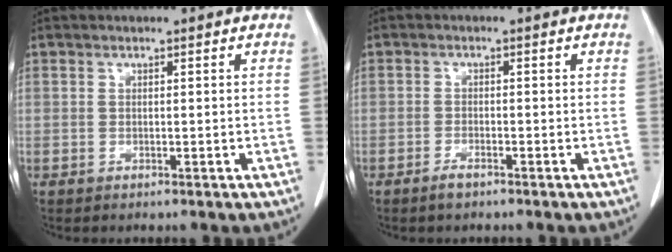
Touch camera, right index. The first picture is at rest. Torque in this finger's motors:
{"motor_torque": [0.21, -0.20, -0.05, 0.02]}